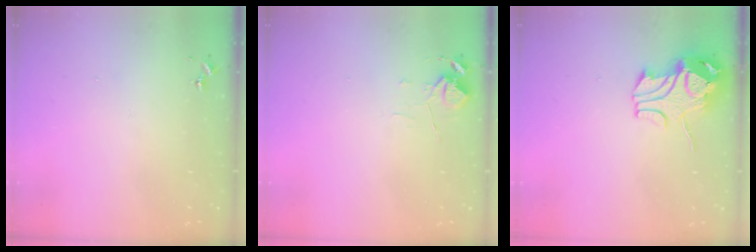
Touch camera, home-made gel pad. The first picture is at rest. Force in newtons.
{"total": 6.8, "press": 6.8, "slide": 0.5}
{"total": 11.3, "press": 11.2, "slide": 1.8}